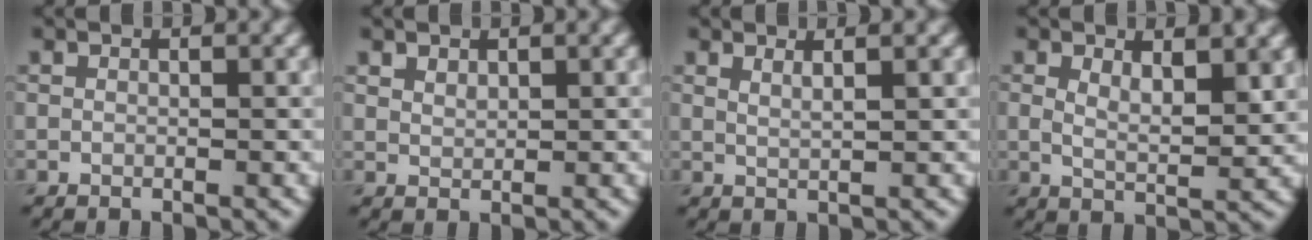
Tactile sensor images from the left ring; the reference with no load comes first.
{"total": 1.1, "force": [0.8, 0.6, 0.4], "torque": [-0.011, 0.000, 0.020]}
{"total": 1.7, "force": [1.0, 0.6, 1.3], "torque": [-0.011, -0.001, 0.008]}
{"total": 3.6, "force": [1.6, 1.4, 2.9], "torque": [-0.053, -0.006, 0.029]}